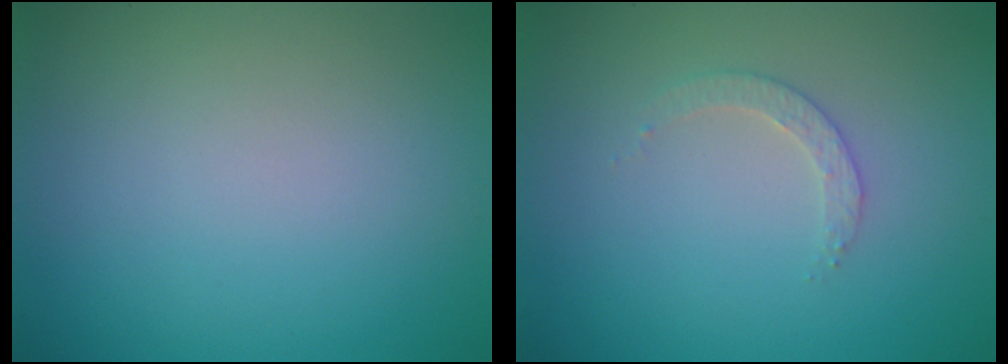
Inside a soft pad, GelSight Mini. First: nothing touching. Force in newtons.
{"total": 1.6, "press": 1.5, "slide": 0.3}